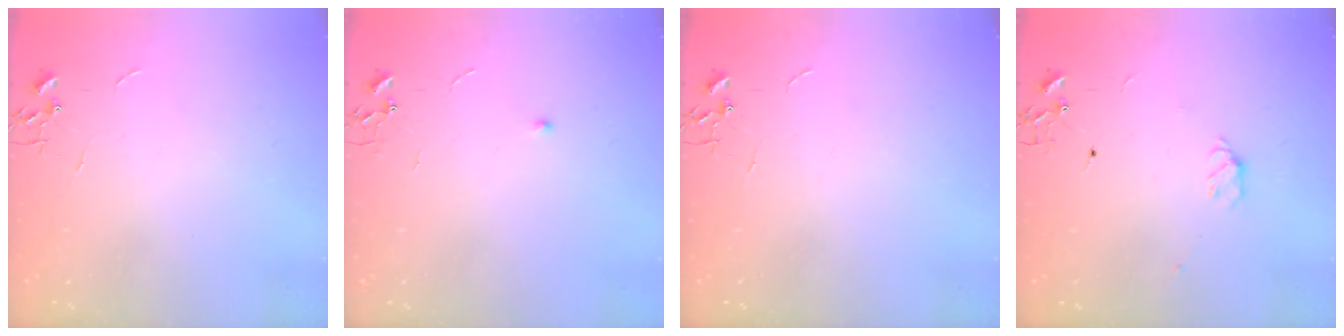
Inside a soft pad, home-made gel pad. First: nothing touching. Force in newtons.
{"total": 4.7, "press": 4.7, "slide": 0.6}
{"total": 0.0}
{"total": 3.4, "press": 3.4, "slide": 0.7}